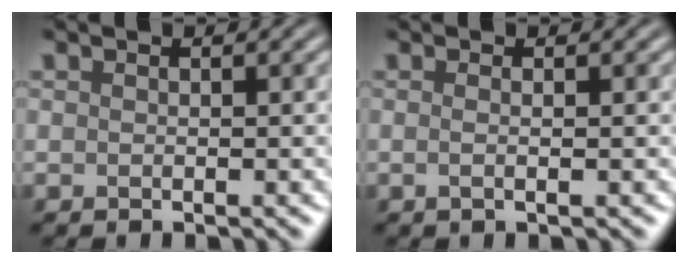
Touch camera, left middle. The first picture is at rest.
{"total": 0.8, "force": [0.0, 0.0, 0.8], "torque": [-0.012, -0.003, -0.005]}